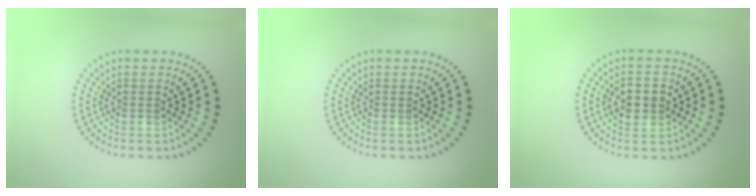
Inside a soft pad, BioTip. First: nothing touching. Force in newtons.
{"total": 0.0}
{"total": 3.1, "press": 3.1, "slide": 0.2}